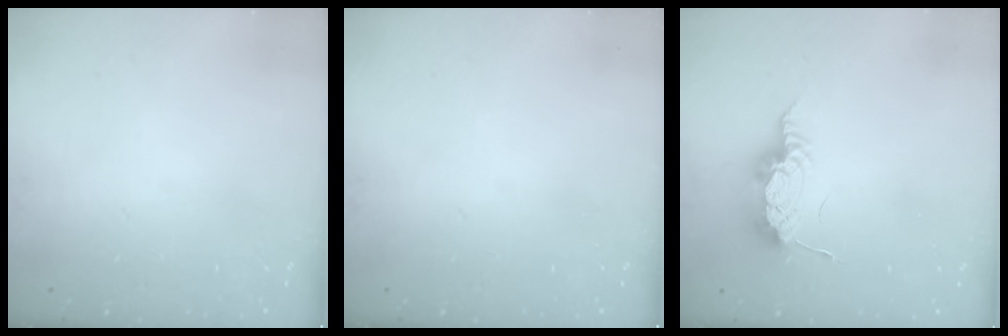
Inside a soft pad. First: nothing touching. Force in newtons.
{"total": 0.0}
{"total": 16.8, "press": 12.3, "slide": 11.4}